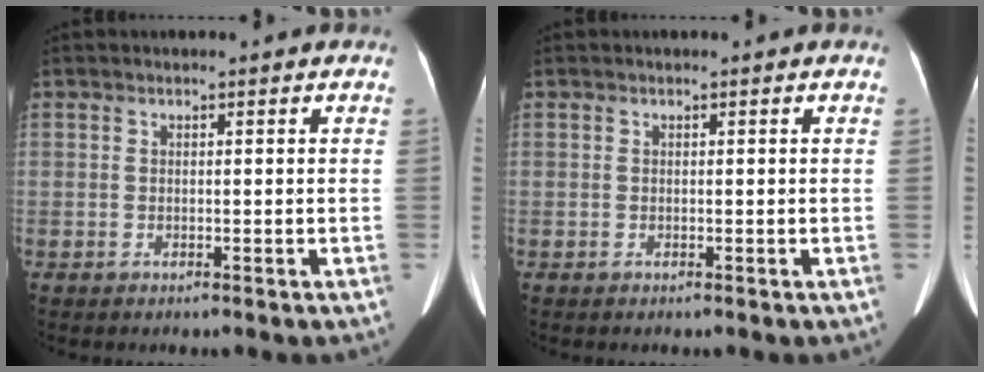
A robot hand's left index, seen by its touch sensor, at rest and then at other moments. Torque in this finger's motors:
{"motor_torque": [0.00, 0.01, 0.00, 0.00]}